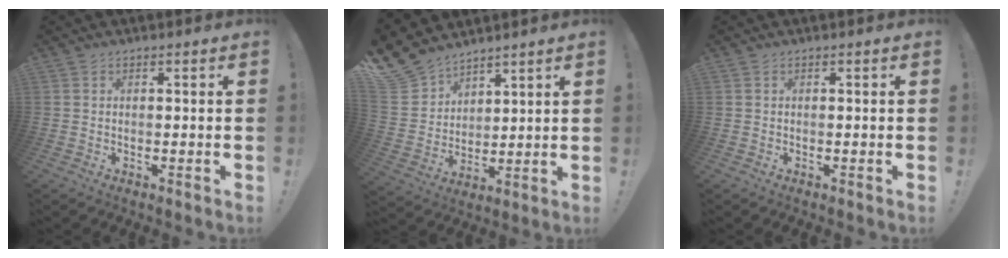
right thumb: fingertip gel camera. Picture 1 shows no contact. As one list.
[{"total": 10.2, "force": [8.2, 5.9, 1.4], "torque": [-0.045, -0.069, 0.166]}, {"total": 0.0}]